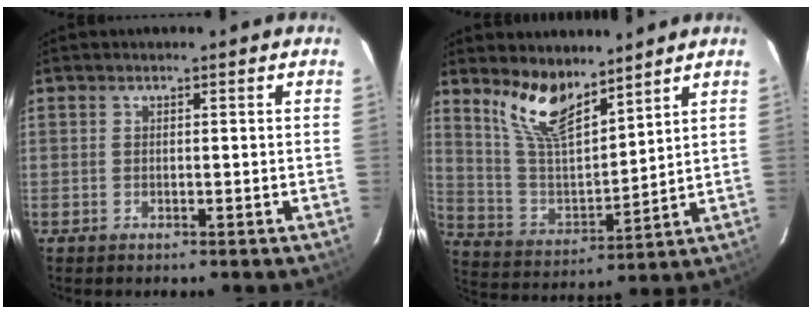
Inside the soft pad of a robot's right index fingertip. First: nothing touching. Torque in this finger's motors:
{"motor_torque": [1.07, 1.07, 0.37, 0.10]}